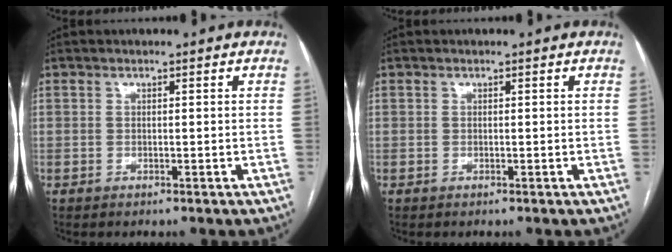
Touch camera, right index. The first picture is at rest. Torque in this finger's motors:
{"motor_torque": [0.00, 0.00, 0.00, 0.00]}